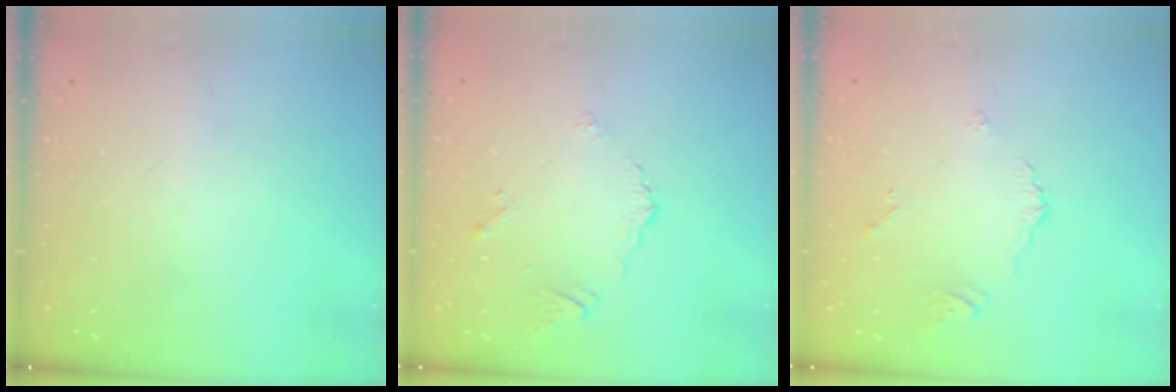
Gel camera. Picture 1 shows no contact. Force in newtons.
{"total": 3.4, "press": 3.4, "slide": 0.6}
{"total": 3.7, "press": 3.7, "slide": 0.4}